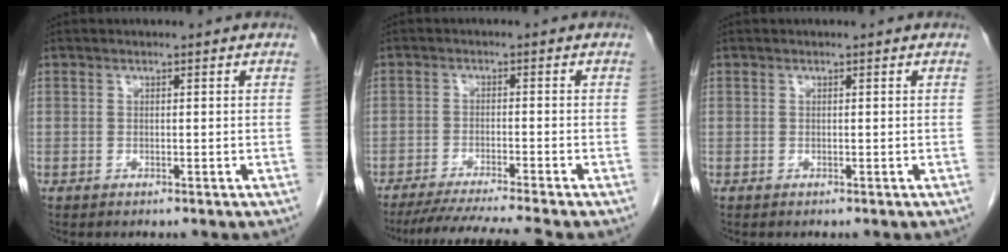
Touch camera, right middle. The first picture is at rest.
{"total": 9.6, "force": [-8.5, -1.6, 4.2], "torque": [-0.054, -0.021, -0.135]}
{"total": 0.0}